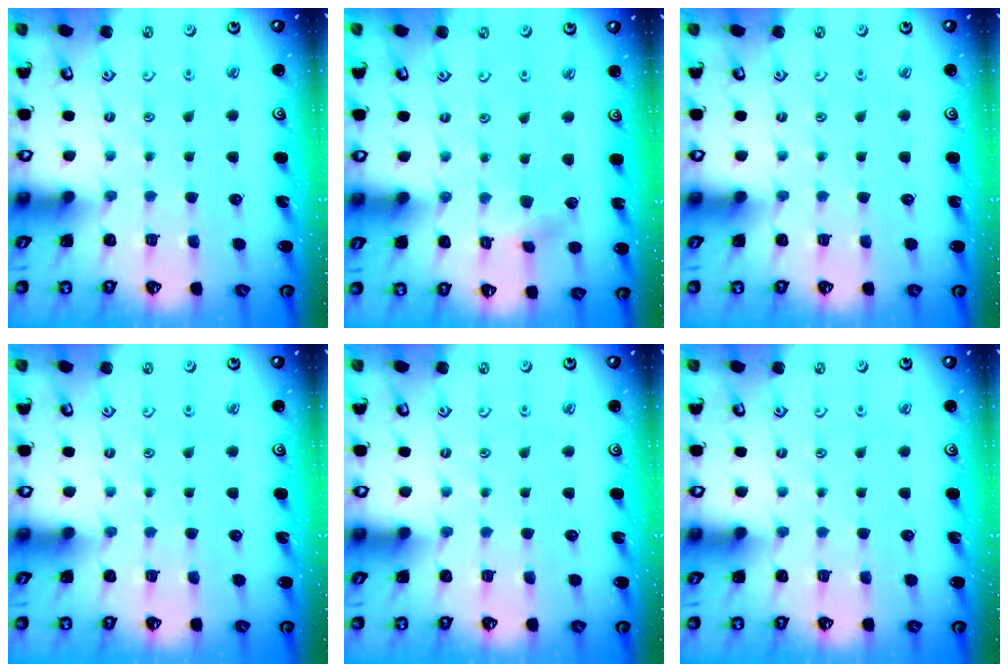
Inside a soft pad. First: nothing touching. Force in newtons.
{"total": 3.7, "press": 3.6, "slide": 0.5}
{"total": 0.0}
{"total": 0.0}
{"total": 0.0}
{"total": 0.0}